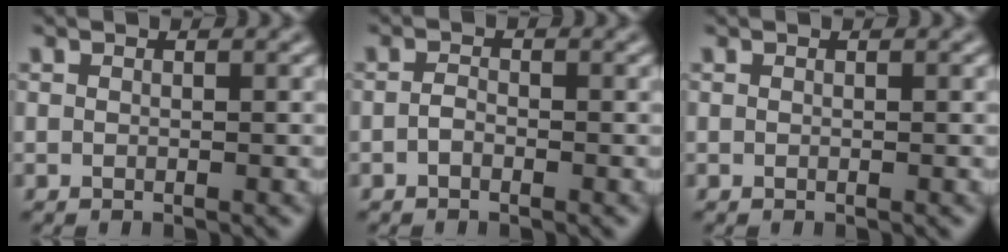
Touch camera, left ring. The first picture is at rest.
{"total": 1.0, "force": [-0.5, 0.6, 0.6], "torque": [-0.014, 0.001, -0.012]}
{"total": 0.0}